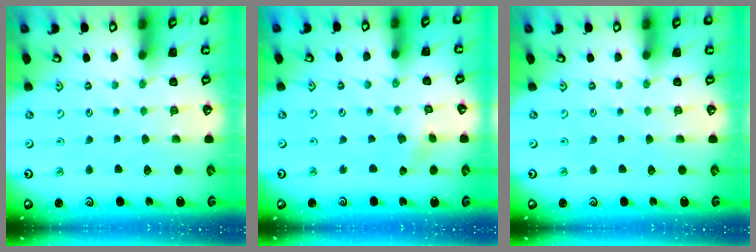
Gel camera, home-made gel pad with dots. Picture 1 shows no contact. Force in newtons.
{"total": 1.4, "press": 1.4, "slide": 0.1}
{"total": 0.0}